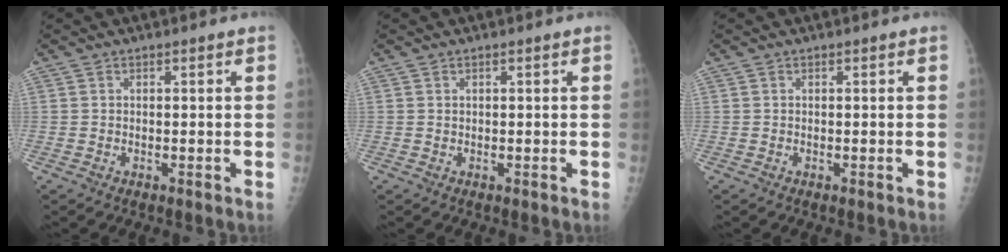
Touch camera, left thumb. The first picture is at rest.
{"total": 0.0}
{"total": 0.0}